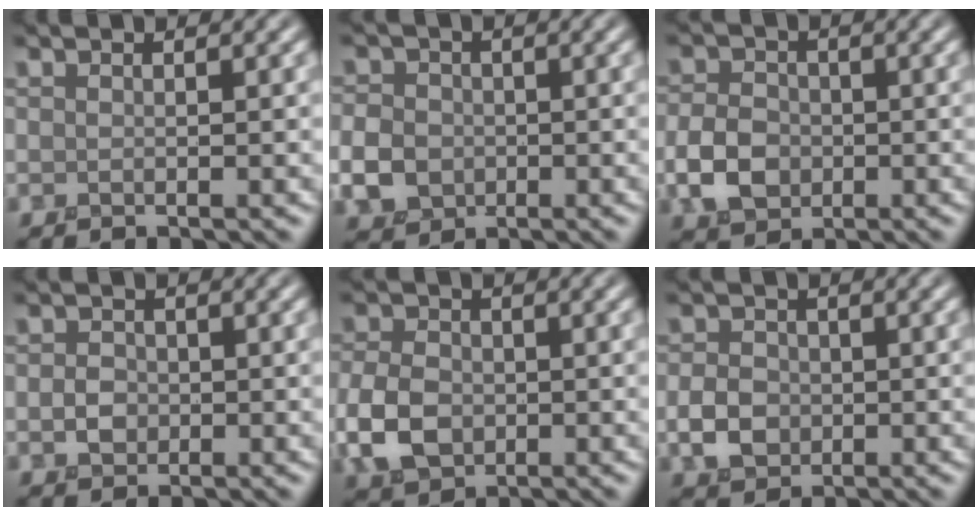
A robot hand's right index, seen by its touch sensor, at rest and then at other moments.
{"total": 3.9, "force": [-0.9, 3.3, 1.7], "torque": [-0.036, 0.000, -0.027]}
{"total": 3.8, "force": [-0.9, 3.0, 2.1], "torque": [-0.044, 0.001, -0.022]}
{"total": 1.6, "force": [-0.3, 1.4, 0.7], "torque": [-0.011, 0.001, -0.010]}
{"total": 4.8, "force": [-1.1, 3.5, 3.0], "torque": [-0.073, -0.001, -0.029]}
{"total": 2.8, "force": [-0.5, 2.3, 1.4], "torque": [-0.029, 0.002, -0.014]}